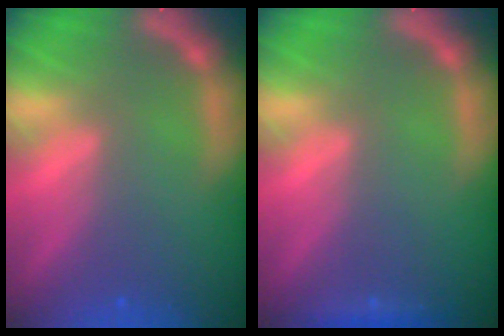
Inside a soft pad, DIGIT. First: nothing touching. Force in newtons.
{"total": 0.9}